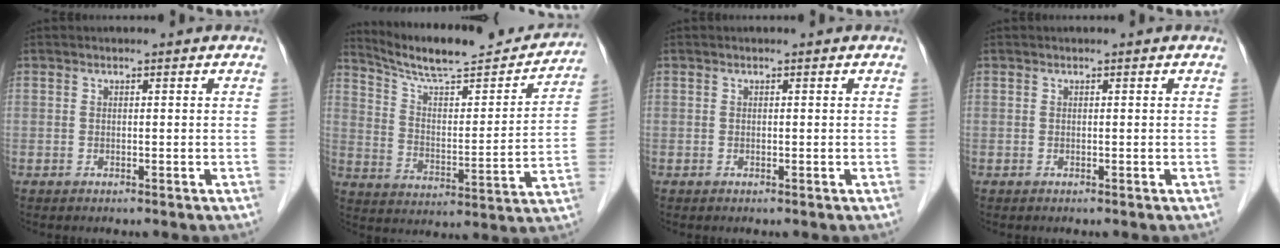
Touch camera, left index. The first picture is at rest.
{"total": 19.6, "force": [18.2, 2.4, 6.7], "torque": [-0.108, -0.021, 0.267]}
{"total": 0.0}
{"total": 0.0}